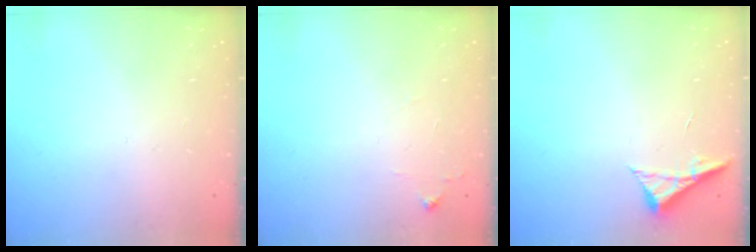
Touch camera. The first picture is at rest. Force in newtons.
{"total": 6.7, "press": 6.7, "slide": 0.9}
{"total": 5.4, "press": 5.4, "slide": 0.7}